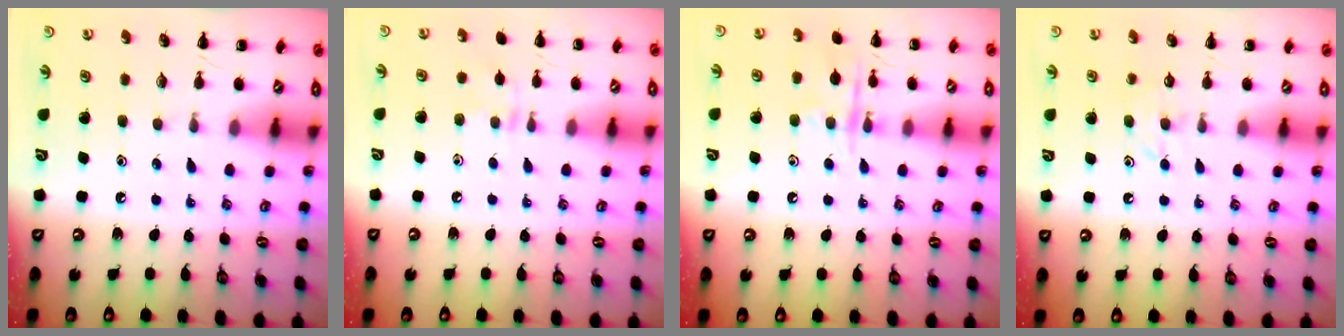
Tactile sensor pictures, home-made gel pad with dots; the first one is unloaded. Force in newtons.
{"total": 4.2, "press": 3.9, "slide": 1.5}
{"total": 10.6, "press": 10.6, "slide": 0.7}
{"total": 5.8, "press": 5.6, "slide": 1.6}